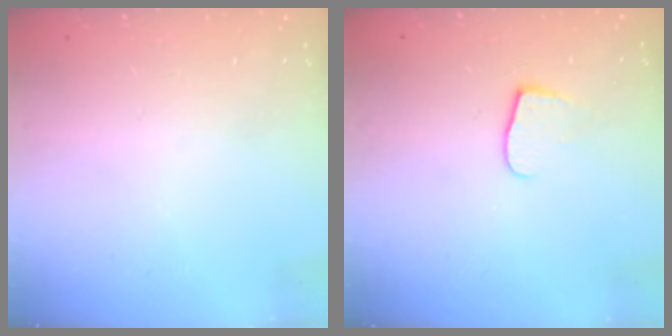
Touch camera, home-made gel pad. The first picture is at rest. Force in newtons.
{"total": 5.4, "press": 5.4, "slide": 0.5}